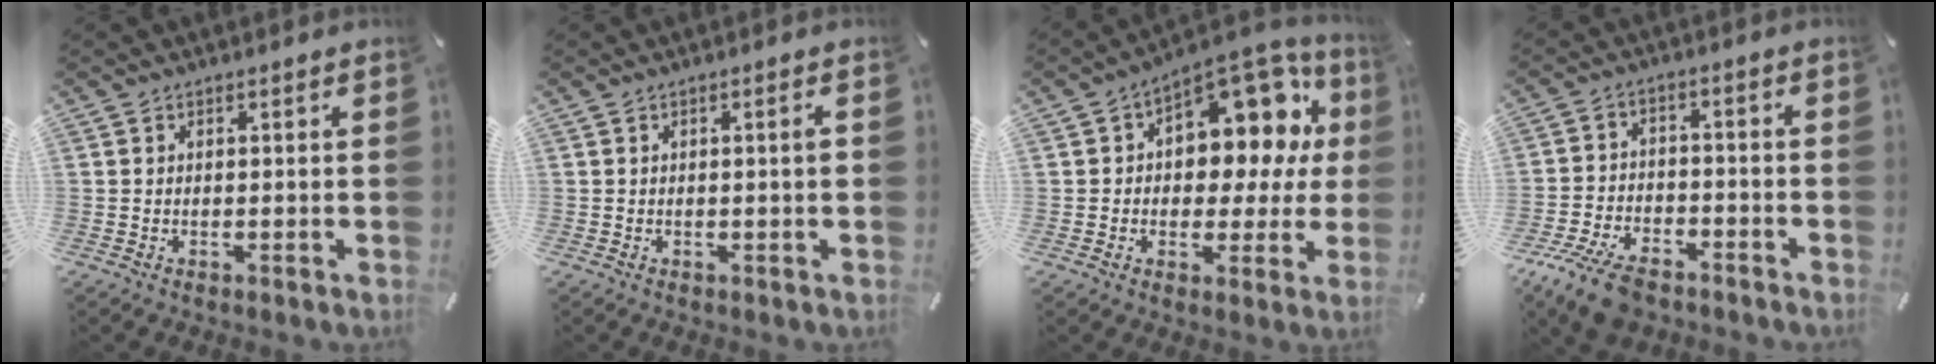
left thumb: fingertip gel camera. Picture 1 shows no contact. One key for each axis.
{"total": 1.6, "fx": -0.1, "fy": 0.0, "fz": 1.6, "tx": -0.028, "ty": -0.004, "tz": -0.002}
{"total": 14.4, "fx": 6.4, "fy": 9.0, "fz": 9.3, "tx": -0.114, "ty": -0.057, "tz": 0.112}
{"total": 9.5, "fx": -6.9, "fy": 4.4, "fz": 4.8, "tx": -0.098, "ty": 0.033, "tz": -0.130}